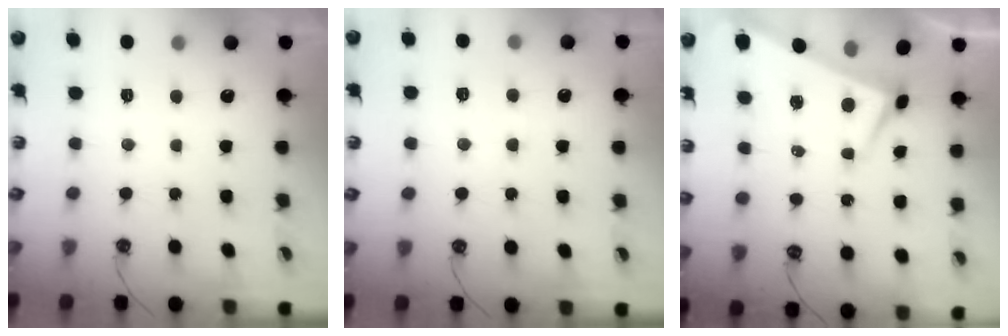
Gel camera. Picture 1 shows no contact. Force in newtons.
{"total": 1.9, "press": 1.8, "slide": 0.5}
{"total": 2.3, "press": 2.2, "slide": 0.5}